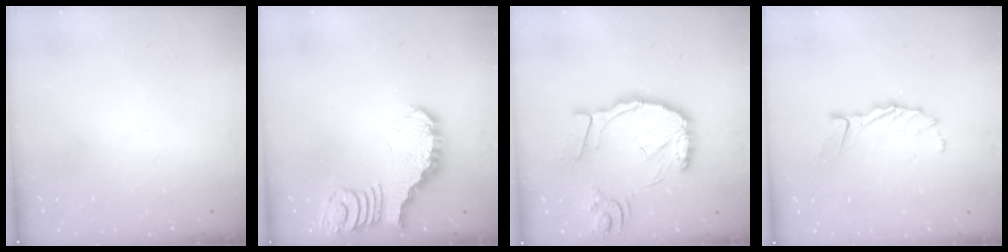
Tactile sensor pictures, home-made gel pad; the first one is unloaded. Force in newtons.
{"total": 3.7, "press": 3.6, "slide": 0.5}
{"total": 16.8, "press": 16.7, "slide": 1.4}
{"total": 7.0, "press": 7.0, "slide": 0.5}